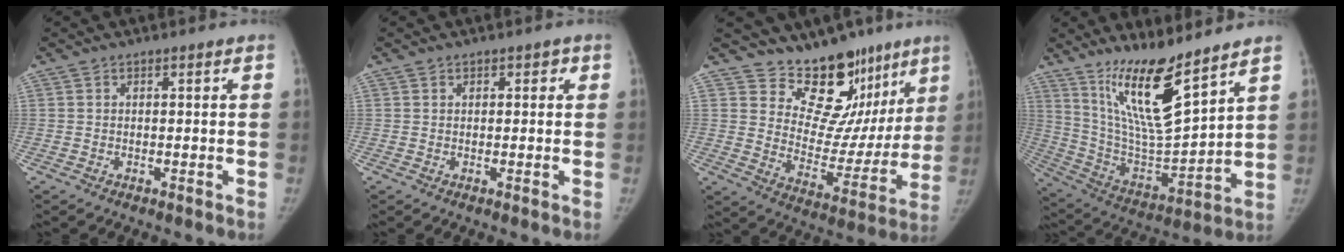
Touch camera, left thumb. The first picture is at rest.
{"total": 1.6, "force": [0.8, 1.2, 0.6], "torque": [0.010, -0.001, 0.005]}
{"total": 17.4, "force": [13.5, 9.3, 6.0], "torque": [-0.016, -0.099, 0.196]}
{"total": 17.4, "force": [12.0, 3.3, 12.2], "torque": [-0.196, -0.081, 0.236]}